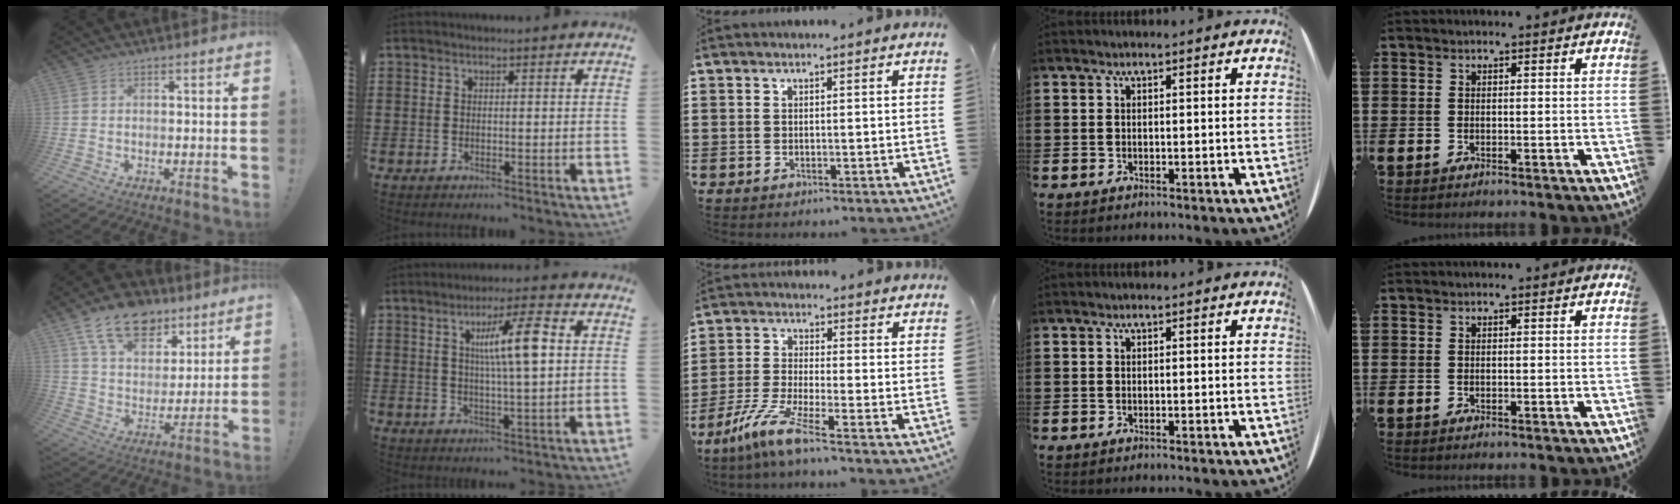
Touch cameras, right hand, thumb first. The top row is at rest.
{"thumb": {"total": 16.9, "force": [10.9, 10.0, 8.2], "torque": [-0.132, -0.063, 0.199]}, "index": {"total": 8.8, "force": [2.0, 1.1, 8.5], "torque": [-0.164, 0.005, 0.028]}, "middle": {"total": 7.0, "force": [-4.8, 0.2, 5.2], "torque": [-0.124, -0.020, -0.098]}}